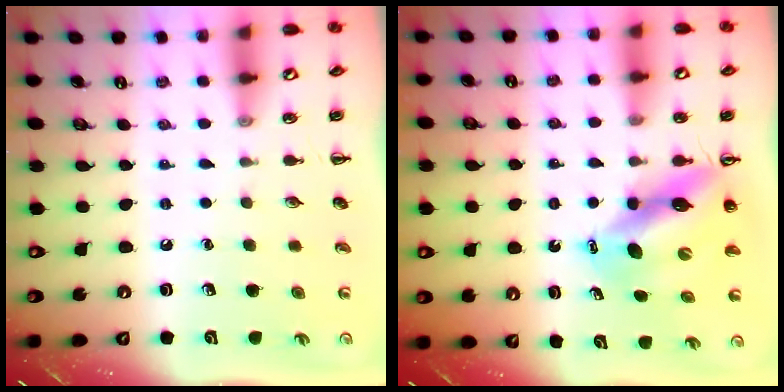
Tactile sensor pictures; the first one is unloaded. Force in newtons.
{"total": 11.6, "press": 10.9, "slide": 3.8}